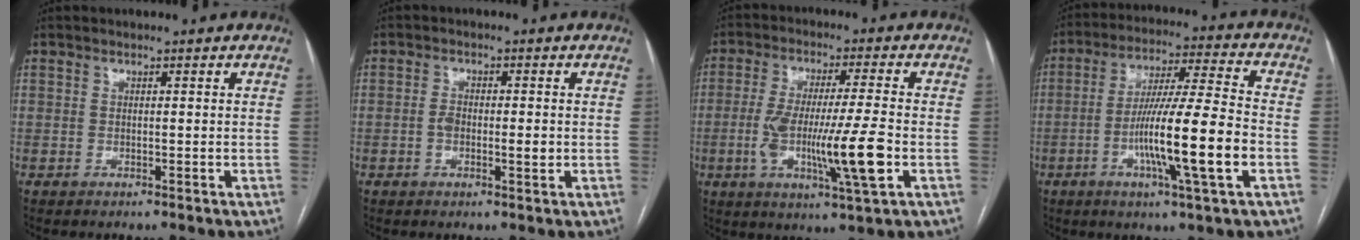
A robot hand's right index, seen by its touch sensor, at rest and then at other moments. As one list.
[{"total": 3.9, "force": [-0.5, 1.9, 3.3], "torque": [-0.060, 0.007, -0.006]}, {"total": 12.9, "force": [-2.9, 0.4, 12.6], "torque": [-0.236, -0.012, -0.049]}, {"total": 15.0, "force": [-4.1, -0.3, 14.4], "torque": [-0.259, -0.006, -0.073]}]